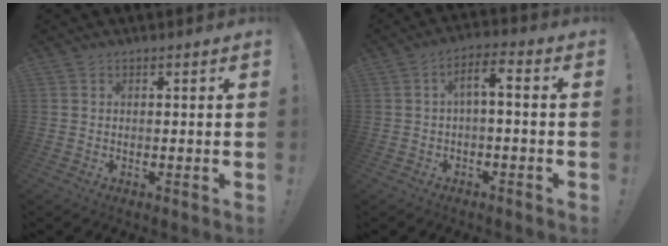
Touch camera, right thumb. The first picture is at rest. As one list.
[{"total": 5.6, "force": [-1.1, 2.0, 5.1], "torque": [-0.084, 0.009, -0.022]}]